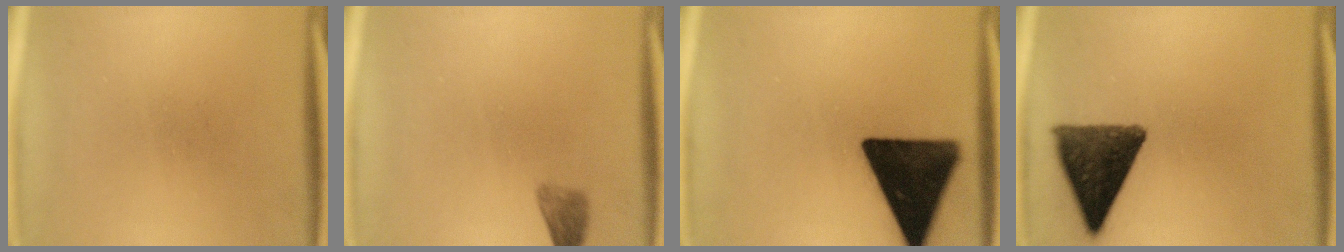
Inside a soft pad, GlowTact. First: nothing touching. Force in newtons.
{"total": 2.1}
{"total": 18.0}
{"total": 12.1}